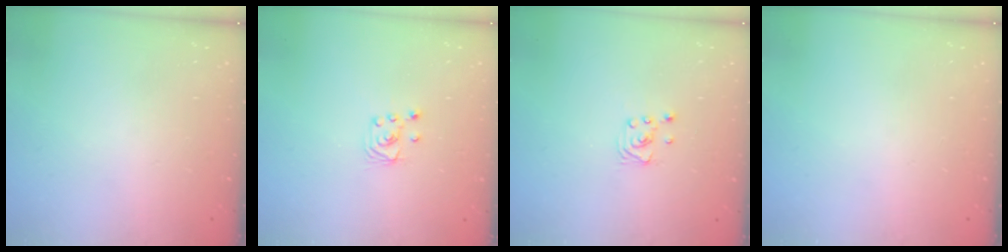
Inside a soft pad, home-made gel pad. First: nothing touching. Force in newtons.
{"total": 3.0, "press": 3.0, "slide": 0.2}
{"total": 2.3, "press": 2.3, "slide": 0.2}
{"total": 0.0}